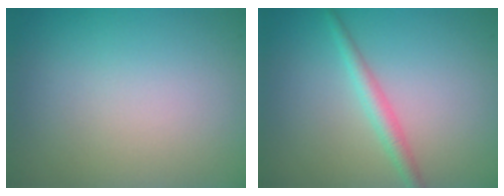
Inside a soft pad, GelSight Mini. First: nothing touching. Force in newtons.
{"total": 1.9, "press": 1.9, "slide": 0.0}